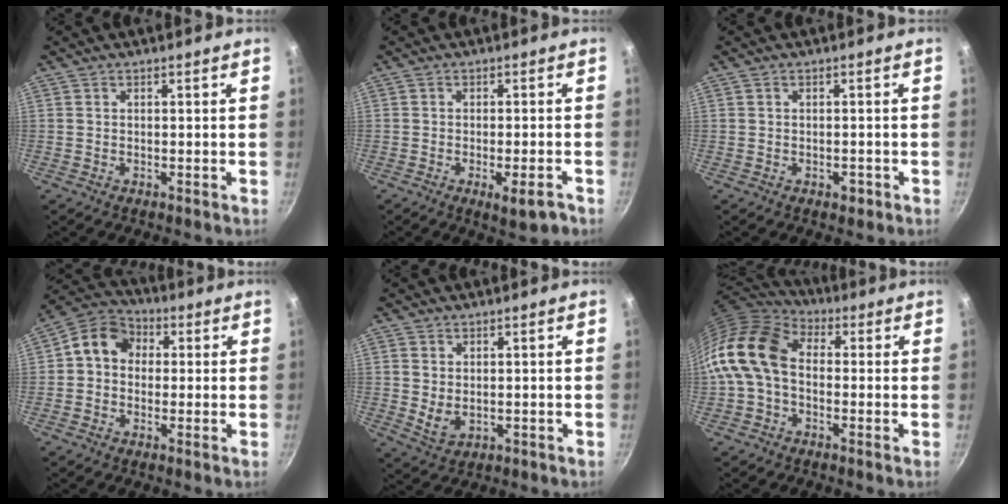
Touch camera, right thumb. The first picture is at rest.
{"total": 5.2, "force": [-2.7, 1.3, 4.2], "torque": [-0.051, 0.006, -0.035]}
{"total": 1.8, "force": [-0.9, 1.1, 1.2], "torque": [-0.006, 0.009, -0.008]}
{"total": 8.7, "force": [1.0, 7.2, 4.8], "torque": [-0.054, 0.022, -0.007]}
{"total": 3.5, "force": [0.3, 2.4, 2.4], "torque": [-0.042, -0.014, 0.014]}
{"total": 15.8, "force": [-1.0, 10.9, 11.4], "torque": [-0.220, 0.037, -0.043]}